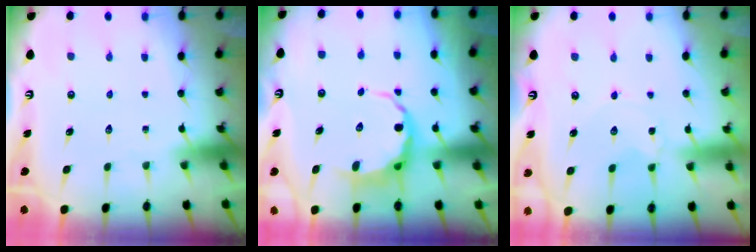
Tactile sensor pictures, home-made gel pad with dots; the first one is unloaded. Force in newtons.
{"total": 7.2, "press": 6.9, "slide": 2.0}
{"total": 1.8, "press": 1.8, "slide": 0.2}